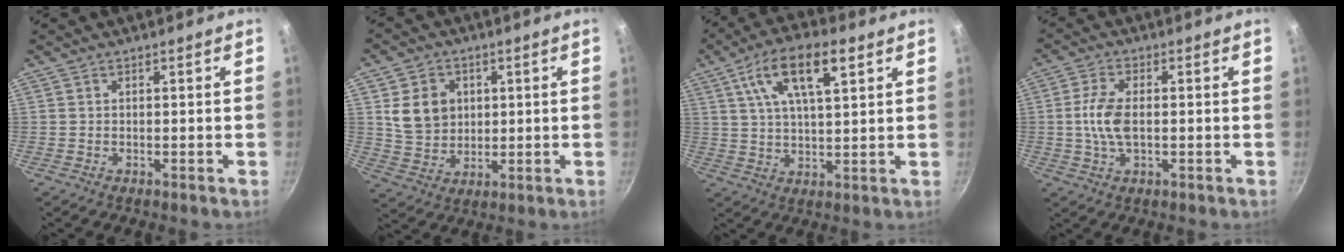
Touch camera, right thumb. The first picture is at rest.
{"total": 9.3, "force": [2.1, 7.9, 4.4], "torque": [-0.052, -0.008, 0.044]}
{"total": 13.2, "force": [5.8, 5.1, 10.7], "torque": [-0.178, 0.000, 0.099]}
{"total": 6.9, "force": [-0.1, 3.6, 5.8], "torque": [-0.120, 0.009, -0.004]}